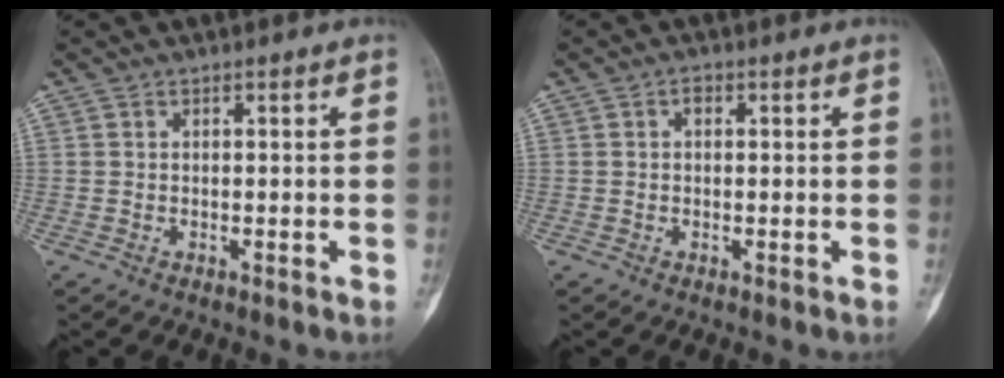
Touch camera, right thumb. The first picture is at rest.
{"total": 1.1, "force": [0.2, 0.8, 0.8], "torque": [-0.006, 0.004, 0.000]}